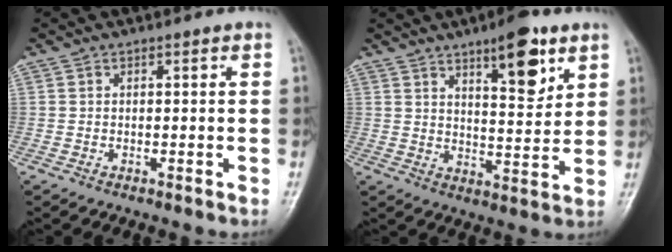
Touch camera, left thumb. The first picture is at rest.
{"total": 10.8, "force": [6.2, 3.7, 8.1], "torque": [-0.098, -0.037, 0.096]}